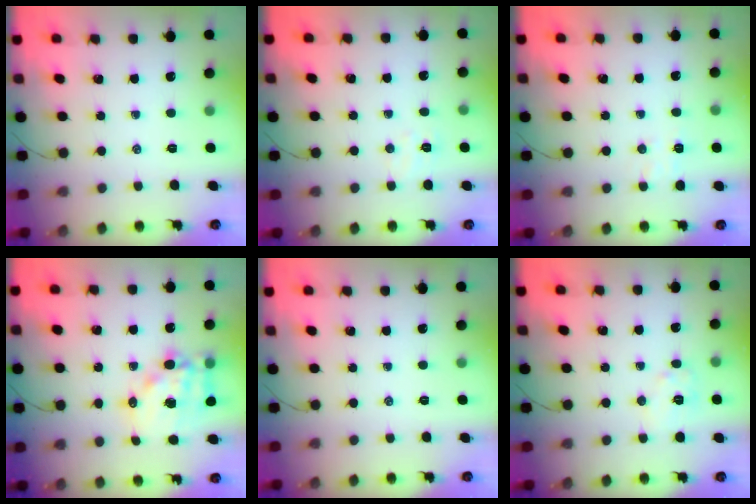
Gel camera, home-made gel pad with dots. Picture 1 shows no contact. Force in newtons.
{"total": 5.0, "press": 4.8, "slide": 1.2}
{"total": 5.4, "press": 5.4, "slide": 0.9}
{"total": 14.2, "press": 13.9, "slide": 3.3}
{"total": 0.0}
{"total": 6.2, "press": 6.2, "slide": 0.5}